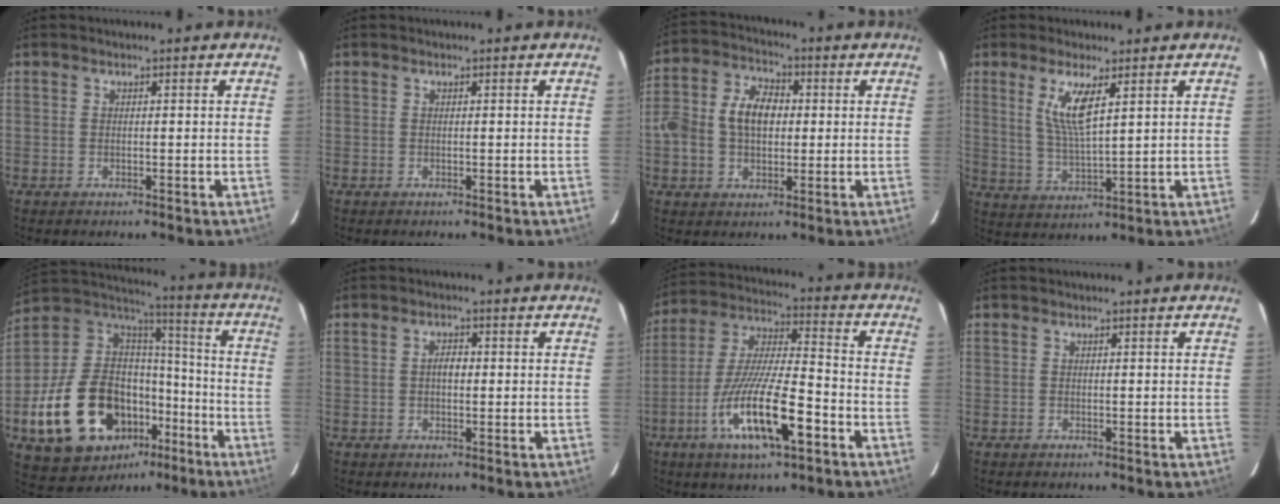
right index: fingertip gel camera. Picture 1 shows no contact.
{"total": 0.0}
{"total": 9.6, "force": [0.2, 6.6, 7.0], "torque": [-0.142, 0.026, 0.001]}
{"total": 7.3, "force": [3.2, 1.3, 6.4], "torque": [-0.127, -0.012, 0.067]}
{"total": 26.9, "force": [-12.0, 16.8, 17.3], "torque": [-0.365, 0.015, -0.181]}
{"total": 2.1, "force": [0.0, 1.2, 1.7], "torque": [-0.031, 0.008, -0.002]}
{"total": 17.0, "force": [-7.6, 3.7, 14.7], "torque": [-0.292, -0.020, -0.142]}
{"total": 0.0}